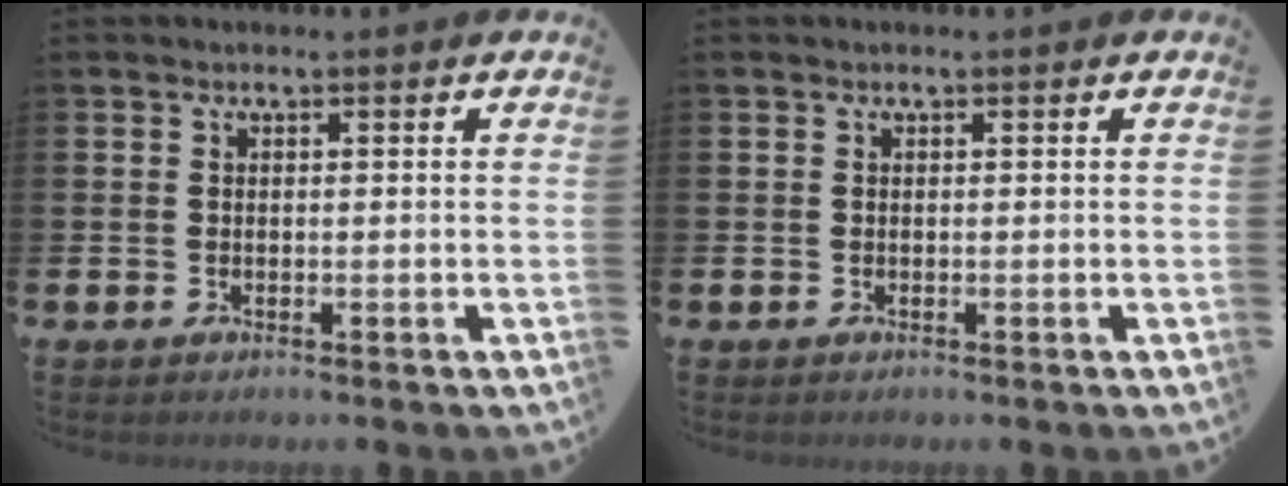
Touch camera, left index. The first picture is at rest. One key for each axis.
{"total": 0.0}